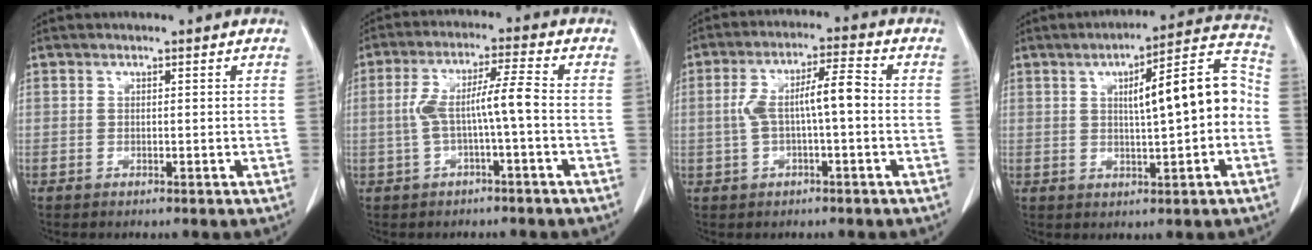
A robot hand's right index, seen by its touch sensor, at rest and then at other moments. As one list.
[{"total": 7.0, "force": [-1.0, 0.3, 6.9], "torque": [-0.139, 0.025, -0.015]}, {"total": 7.5, "force": [-0.2, 1.6, 7.4], "torque": [-0.147, 0.027, -0.003]}, {"total": 11.8, "force": [0.3, 2.2, 11.5], "torque": [-0.157, 0.036, 0.006]}]